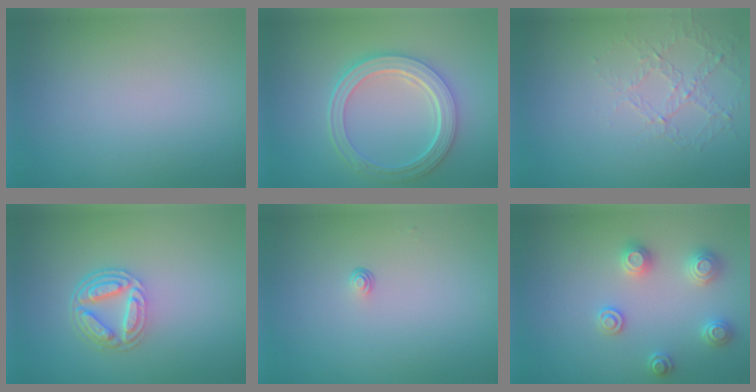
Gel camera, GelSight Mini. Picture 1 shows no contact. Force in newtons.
{"total": 5.7, "press": 4.3, "slide": 3.7}
{"total": 1.4, "press": 0.8, "slide": 1.2}
{"total": 4.4, "press": 3.3, "slide": 2.9}
{"total": 0.6, "press": 0.3, "slide": 0.5}
{"total": 2.8, "press": 2.8, "slide": 0.5}